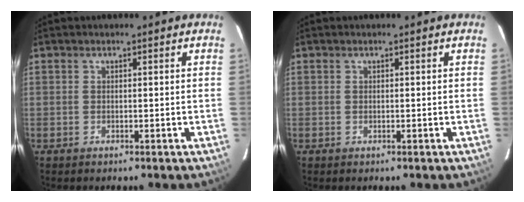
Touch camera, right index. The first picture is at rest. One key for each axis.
{"total": 0.0}